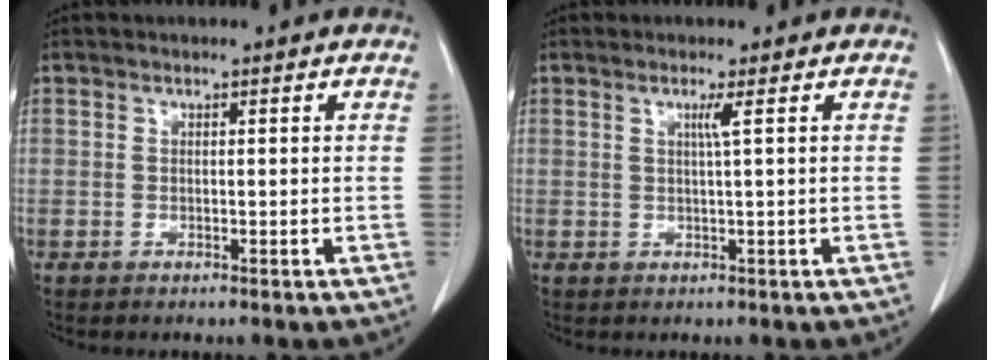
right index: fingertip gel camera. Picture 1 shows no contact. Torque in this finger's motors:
{"motor_torque": [0.20, 0.19, 0.03, 0.01]}